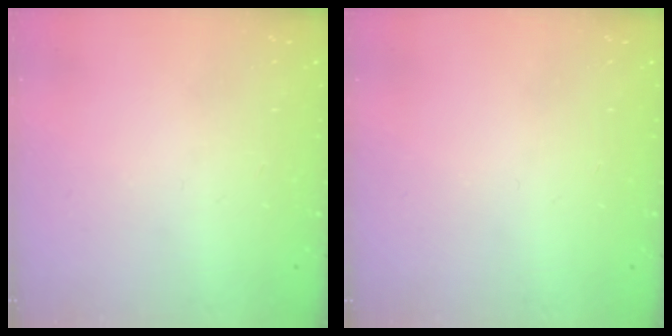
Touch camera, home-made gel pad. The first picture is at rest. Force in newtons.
{"total": 0.0}